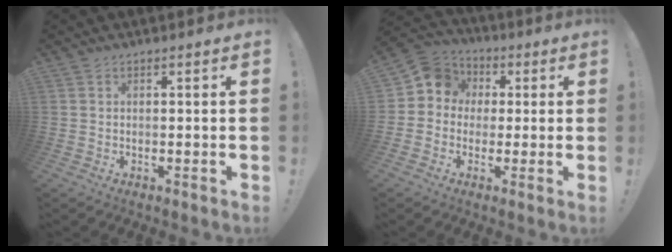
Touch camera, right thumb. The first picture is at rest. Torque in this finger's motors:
{"motor_torque": [0.26, 0.53, 0.32, -0.49, 0.00]}